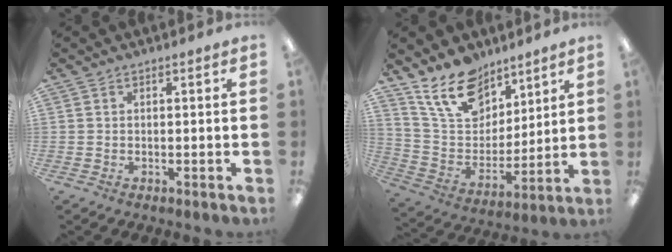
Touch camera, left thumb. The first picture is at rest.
{"total": 17.4, "force": [12.1, 10.1, 7.3], "torque": [-0.141, -0.062, 0.228]}